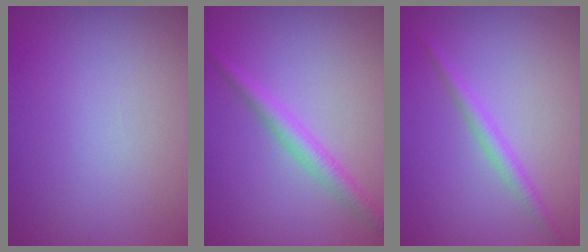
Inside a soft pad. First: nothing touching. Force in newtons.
{"total": 2.4, "press": 2.4, "slide": 0.0}
{"total": 1.7, "press": 1.7, "slide": 0.1}